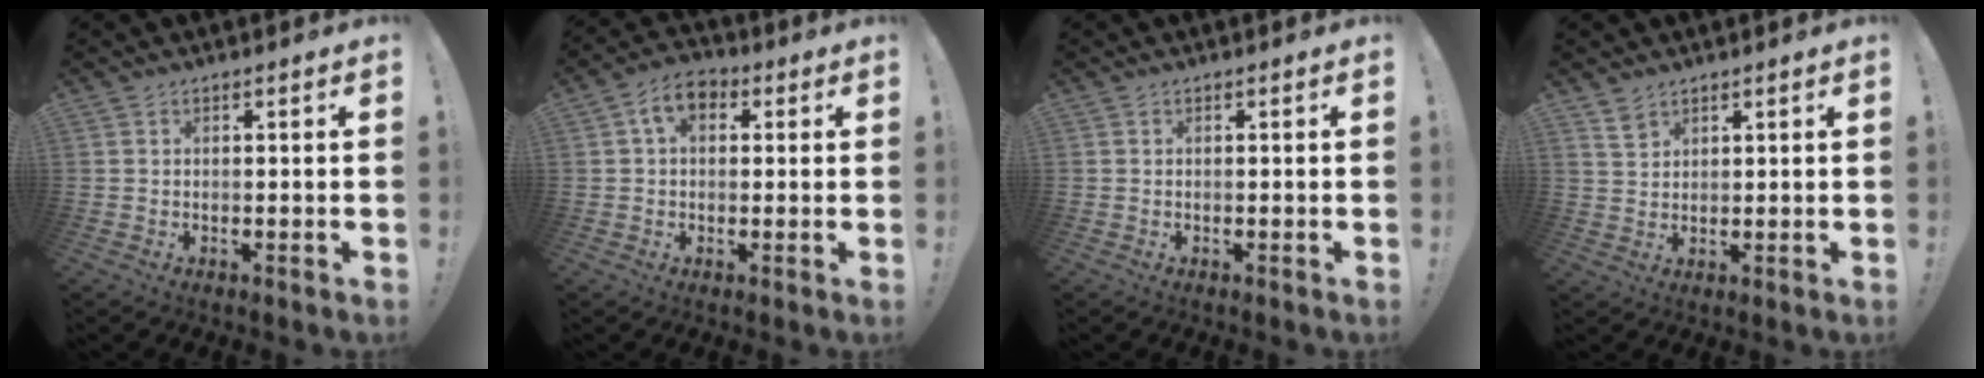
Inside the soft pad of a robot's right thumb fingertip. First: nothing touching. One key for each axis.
{"total": 7.6, "fx": 2.2, "fy": 5.0, "fz": 5.2, "tx": -0.087, "ty": 0.012, "tz": 0.042}
{"total": 0.0}
{"total": 4.0, "fx": 2.9, "fy": 2.4, "fz": 1.4, "tx": -0.011, "ty": -0.020, "tz": 0.052}